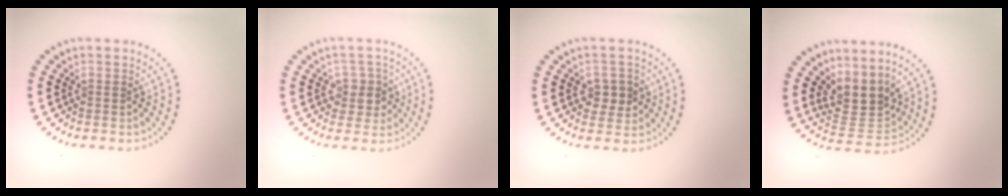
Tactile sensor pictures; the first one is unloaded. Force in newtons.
{"total": 2.2, "press": 2.1, "slide": 0.8}
{"total": 2.2, "press": 2.2, "slide": 0.5}
{"total": 3.8, "press": 2.9, "slide": 2.4}